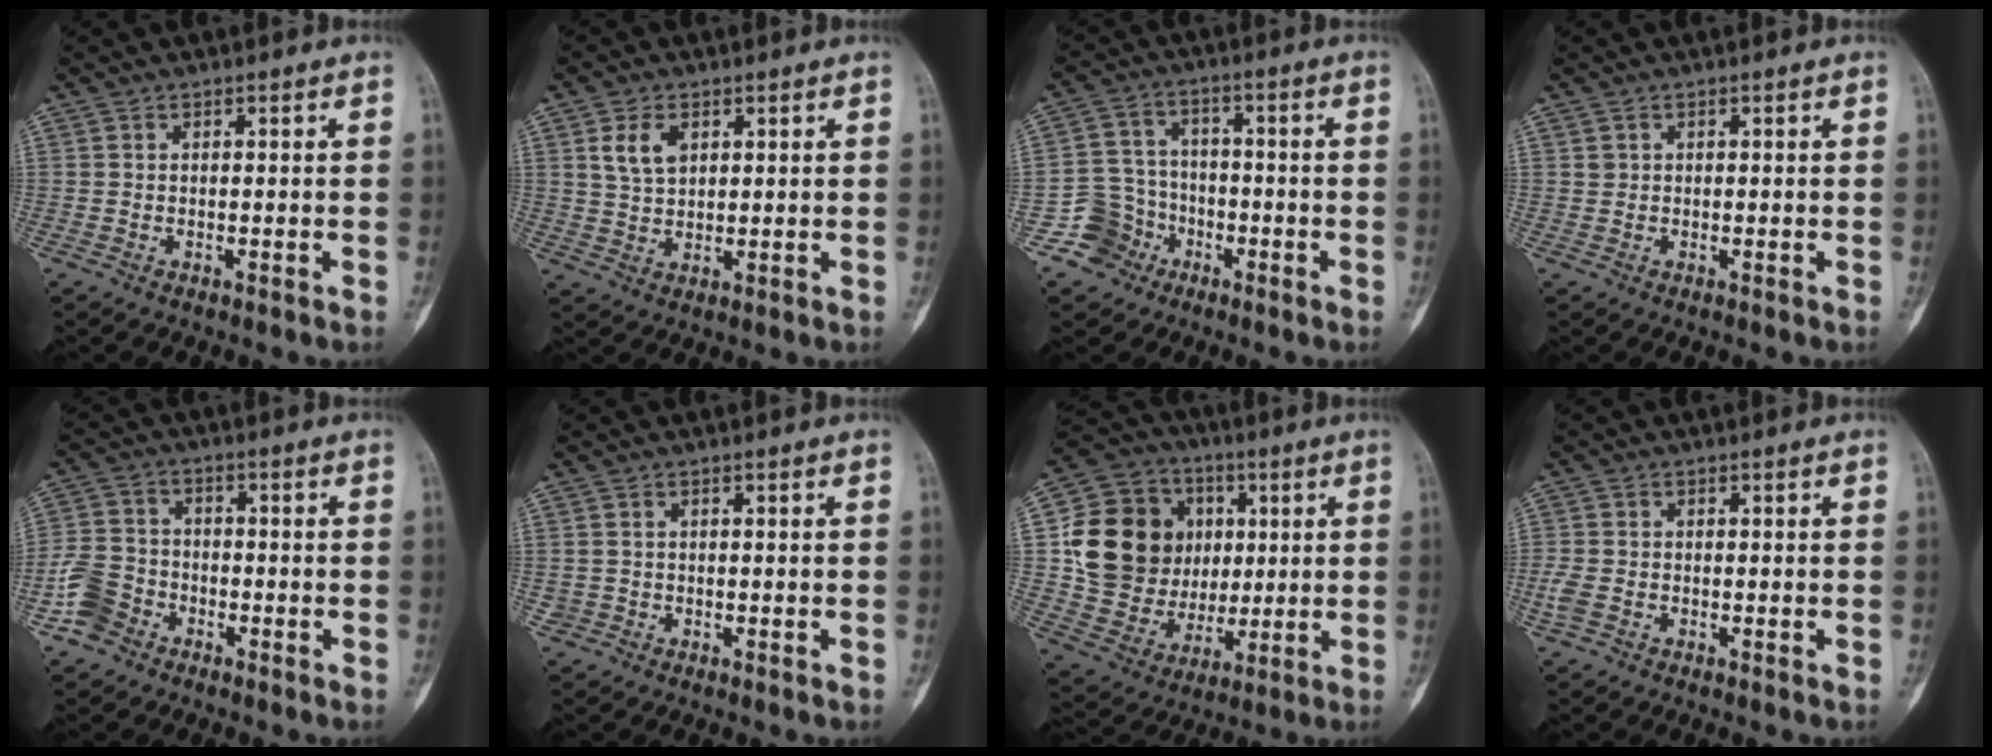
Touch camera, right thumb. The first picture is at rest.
{"total": 5.3, "force": [2.1, 3.4, 3.5], "torque": [-0.055, -0.008, 0.043]}
{"total": 7.7, "force": [-4.2, 6.4, 0.3], "torque": [0.034, 0.039, -0.080]}
{"total": 0.6, "force": [0.0, 0.6, 0.1], "torque": [0.004, 0.003, 0.001]}
{"total": 7.2, "force": [-3.9, 5.4, 2.7], "torque": [-0.044, 0.022, -0.084]}
{"total": 0.9, "force": [-0.3, 0.9, 0.0], "torque": [0.008, 0.005, -0.007]}
{"total": 20.3, "force": [3.2, 17.1, 10.4], "torque": [-0.157, 0.017, 0.076]}
{"total": 3.0, "force": [-1.2, 2.0, 1.9], "torque": [-0.051, 0.001, -0.024]}